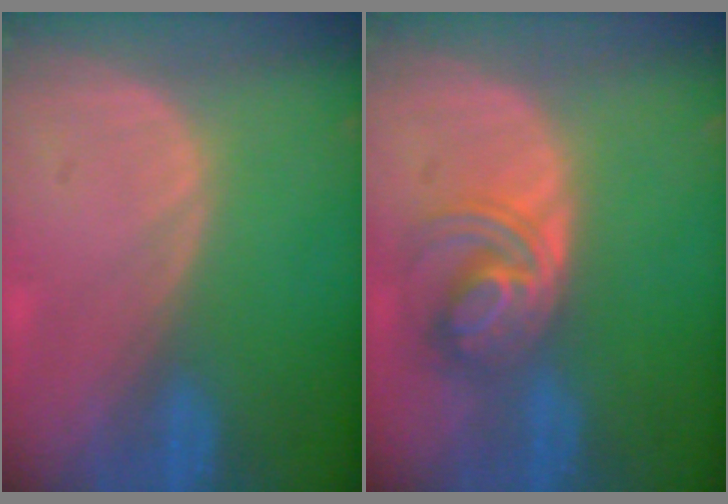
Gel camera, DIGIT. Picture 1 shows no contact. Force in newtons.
{"total": 5.6, "press": 5.6, "slide": 0.3}